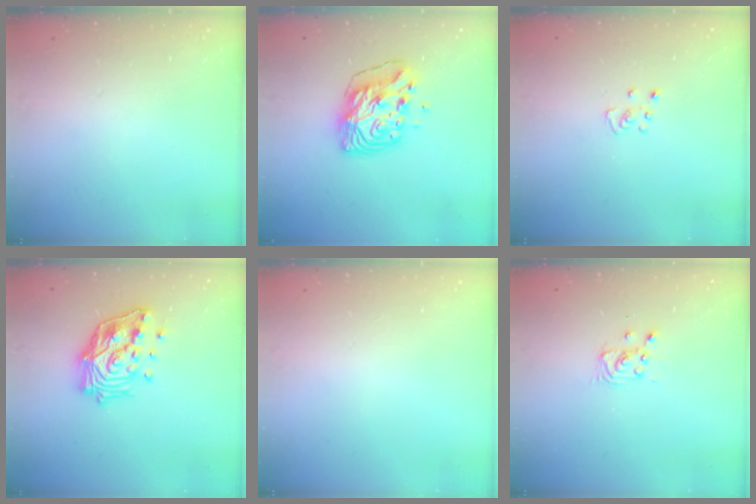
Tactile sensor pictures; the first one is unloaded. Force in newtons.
{"total": 10.5, "press": 10.4, "slide": 1.7}
{"total": 3.8, "press": 3.8, "slide": 0.3}
{"total": 16.6, "press": 16.4, "slide": 2.7}
{"total": 0.0}
{"total": 3.3, "press": 3.3, "slide": 0.4}